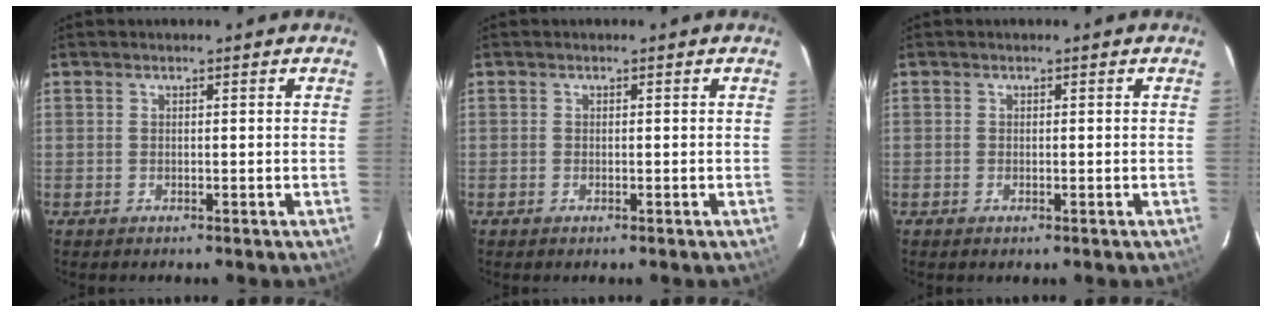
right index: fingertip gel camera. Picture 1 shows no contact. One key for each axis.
{"total": 0.5, "fx": -0.3, "fy": 0.3, "fz": 0.3, "tx": -0.005, "ty": -0.001, "tz": -0.007}
{"total": 0.7, "fx": -0.4, "fy": 0.4, "fz": 0.4, "tx": -0.007, "ty": -0.002, "tz": -0.007}